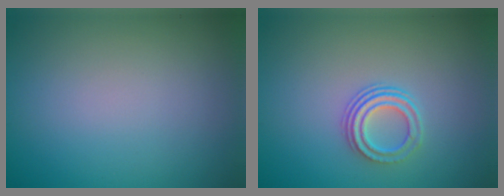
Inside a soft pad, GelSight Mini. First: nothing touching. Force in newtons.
{"total": 2.8, "press": 2.2, "slide": 1.8}